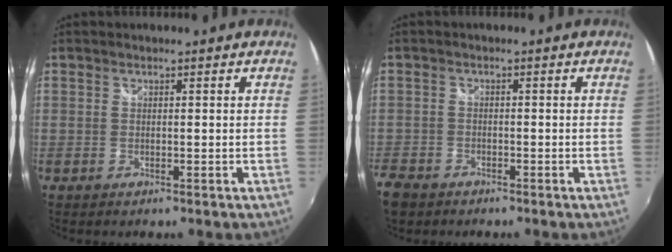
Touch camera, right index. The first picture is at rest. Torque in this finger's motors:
{"motor_torque": [-1.35, -0.79, -1.05, -0.20]}